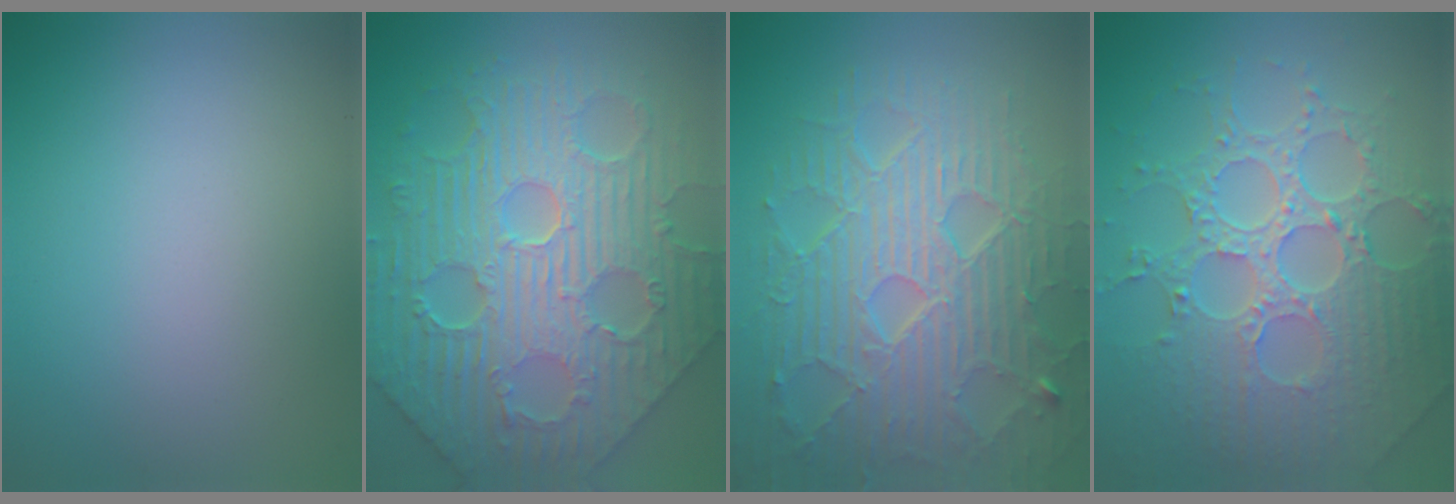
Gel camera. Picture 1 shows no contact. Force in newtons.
{"total": 11.5, "press": 8.1, "slide": 8.1}
{"total": 9.2, "press": 6.6, "slide": 6.5}
{"total": 8.1, "press": 5.9, "slide": 5.5}